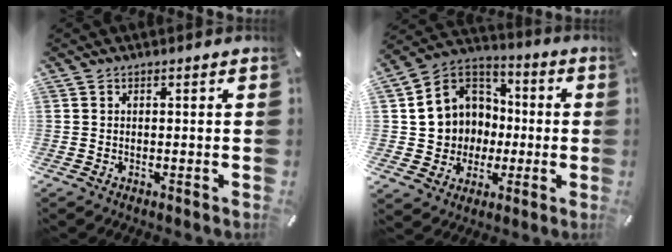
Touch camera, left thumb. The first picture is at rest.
{"total": 12.4, "force": [-0.8, 12.2, 1.8], "torque": [-0.039, -0.004, -0.002]}